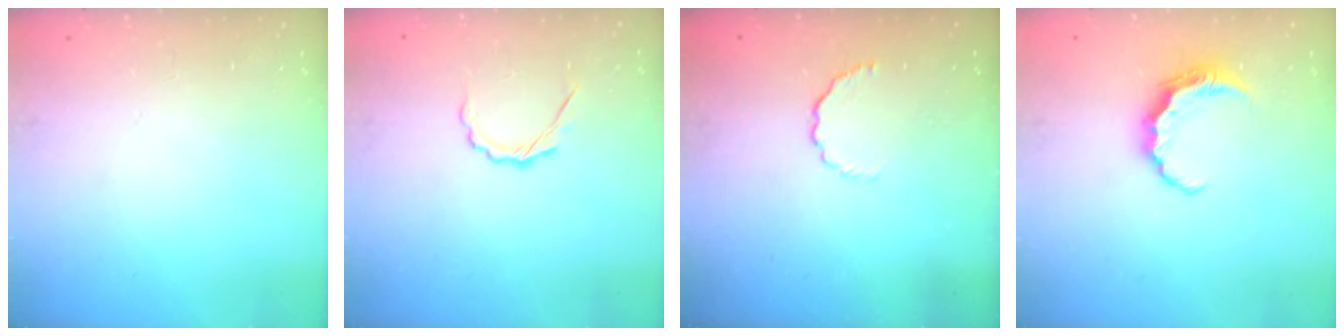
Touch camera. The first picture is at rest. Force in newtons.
{"total": 3.5, "press": 3.3, "slide": 1.2}
{"total": 3.9, "press": 3.7, "slide": 1.3}
{"total": 6.6, "press": 6.6, "slide": 0.3}